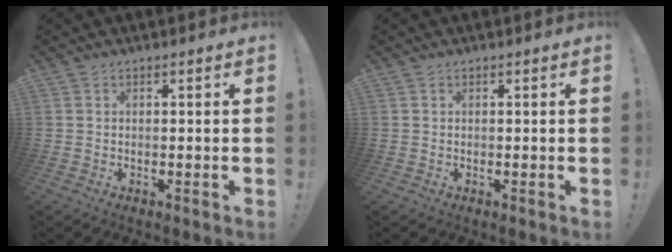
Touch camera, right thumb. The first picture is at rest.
{"total": 0.0}